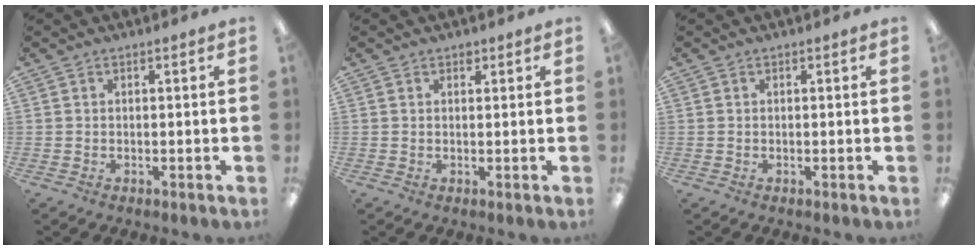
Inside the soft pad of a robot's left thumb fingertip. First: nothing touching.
{"total": 1.1, "force": [0.8, 0.7, 0.2], "torque": [0.003, -0.002, 0.014]}
{"total": 0.0}